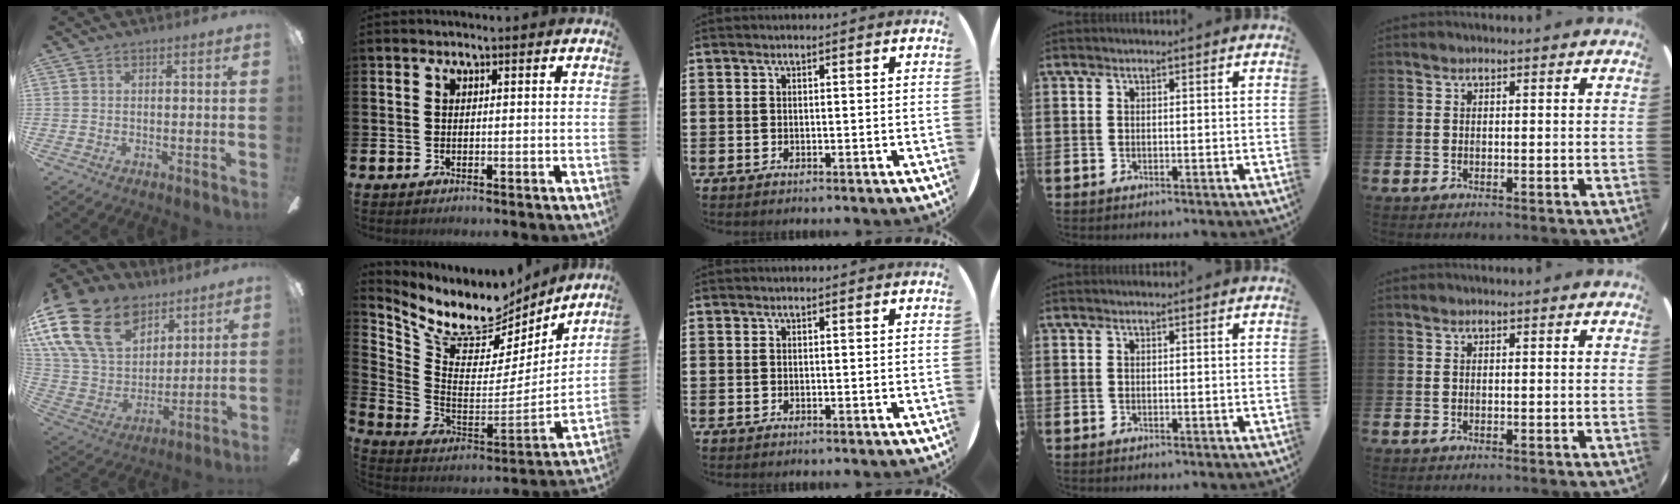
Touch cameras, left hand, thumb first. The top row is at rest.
{"thumb": {"total": 23.8, "force": [12.2, 15.8, 13.0], "torque": [-0.282, -0.057, 0.228]}, "index": {"total": 9.9, "force": [8.6, 4.1, 2.7], "torque": [-0.094, -0.069, 0.147]}}